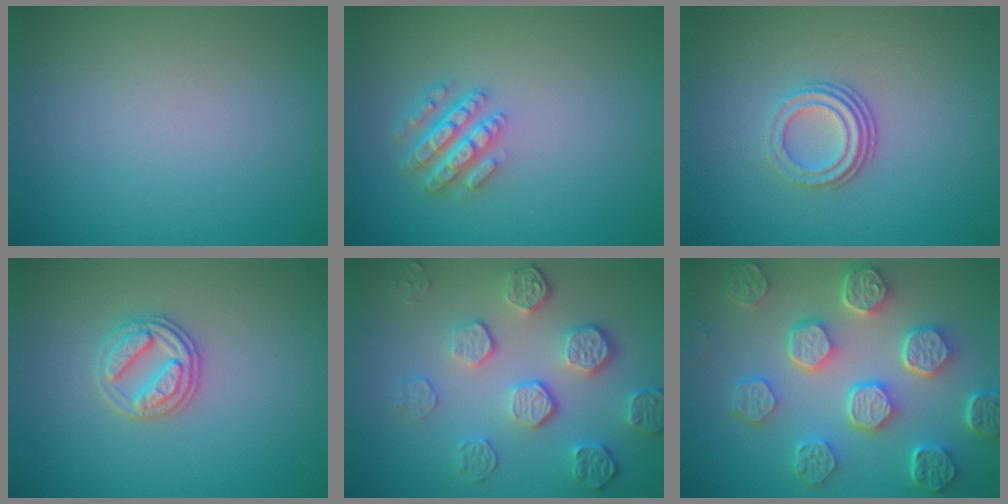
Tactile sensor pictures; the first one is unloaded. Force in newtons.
{"total": 4.5, "press": 3.4, "slide": 3.0}
{"total": 3.0, "press": 2.1, "slide": 2.1}
{"total": 2.7, "press": 2.7, "slide": 0.5}
{"total": 5.3, "press": 3.8, "slide": 3.8}
{"total": 8.0, "press": 6.1, "slide": 5.1}